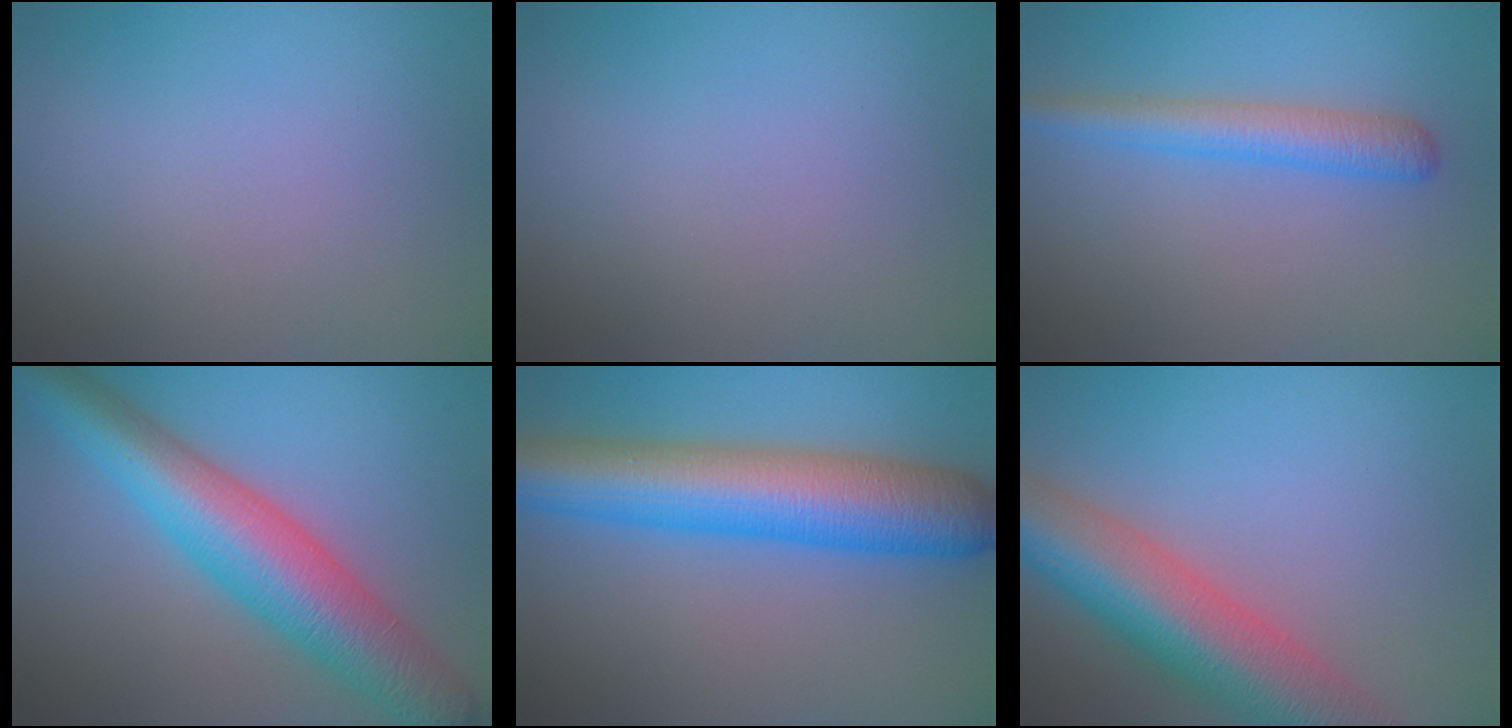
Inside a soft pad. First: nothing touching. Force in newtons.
{"total": 0.0}
{"total": 3.3, "press": 3.3, "slide": 0.1}
{"total": 9.5, "press": 9.5, "slide": 0.2}
{"total": 10.0, "press": 10.0, "slide": 0.2}
{"total": 10.4, "press": 10.4, "slide": 0.7}